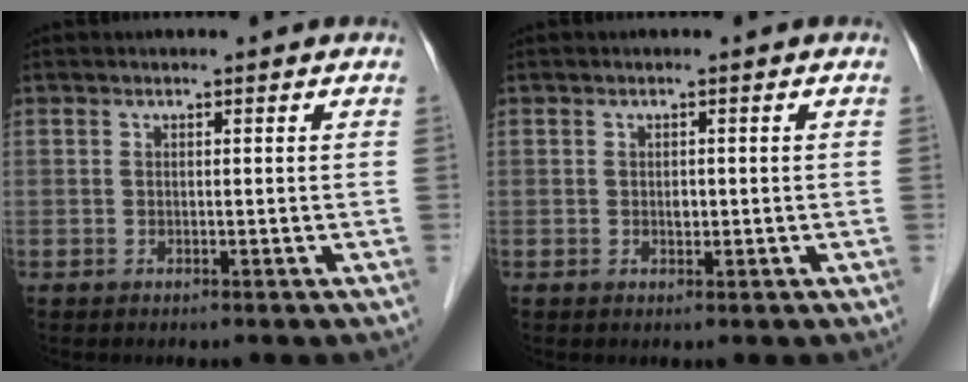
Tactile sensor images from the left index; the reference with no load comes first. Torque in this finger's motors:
{"motor_torque": [0.04, 0.01, 0.01, 0.00]}